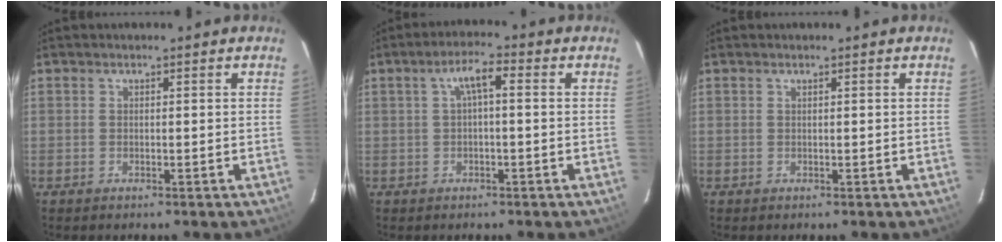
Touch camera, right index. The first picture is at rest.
{"total": 4.0, "force": [0.4, 1.1, 3.9], "torque": [-0.074, 0.015, 0.011]}
{"total": 0.0}